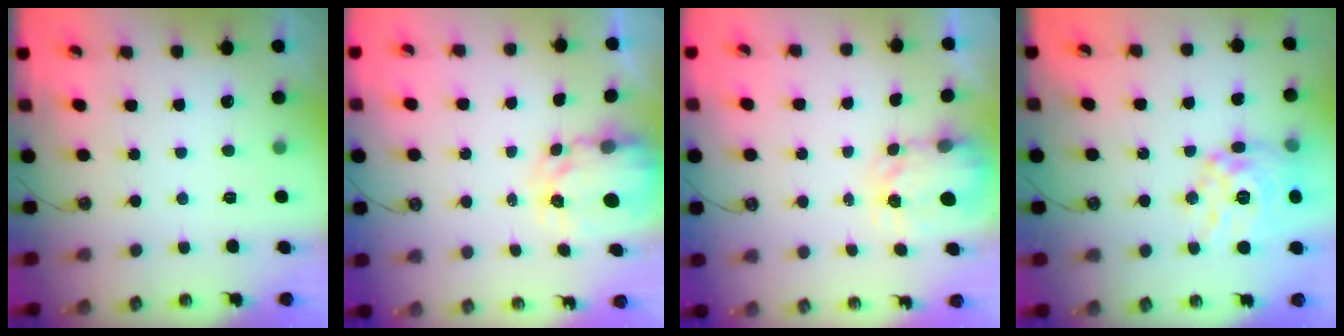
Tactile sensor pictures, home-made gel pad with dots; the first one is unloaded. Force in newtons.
{"total": 4.6, "press": 4.5, "slide": 0.4}
{"total": 3.5, "press": 3.5, "slide": 0.3}
{"total": 15.6, "press": 15.5, "slide": 1.4}